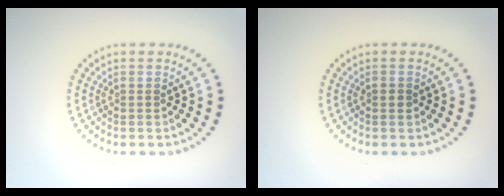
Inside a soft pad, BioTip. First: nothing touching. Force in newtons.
{"total": 0.9, "press": 0.9, "slide": 0.0}